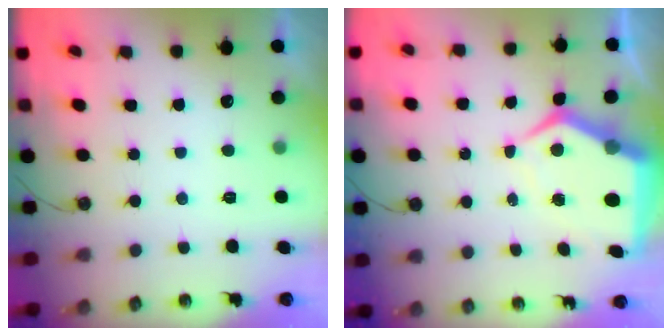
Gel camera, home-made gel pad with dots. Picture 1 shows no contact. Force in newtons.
{"total": 11.4, "press": 11.3, "slide": 1.3}